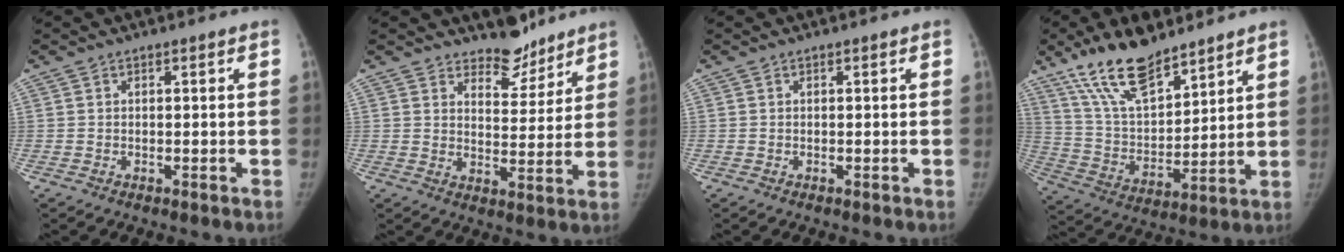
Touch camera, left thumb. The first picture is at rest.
{"total": 7.5, "force": [6.6, 3.2, 1.7], "torque": [0.011, -0.053, 0.107]}
{"total": 0.0}
{"total": 17.0, "force": [12.6, 6.2, 9.7], "torque": [-0.143, -0.064, 0.240]}